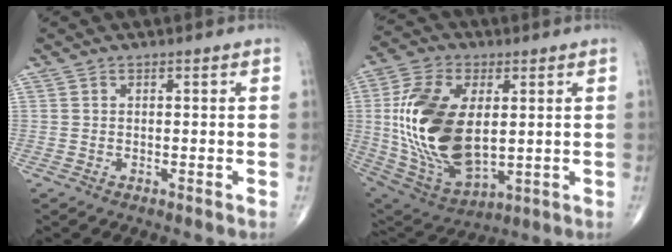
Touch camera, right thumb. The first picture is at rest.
{"total": 22.7, "force": [1.8, 12.7, 18.7], "torque": [-0.364, -0.015, 0.044]}